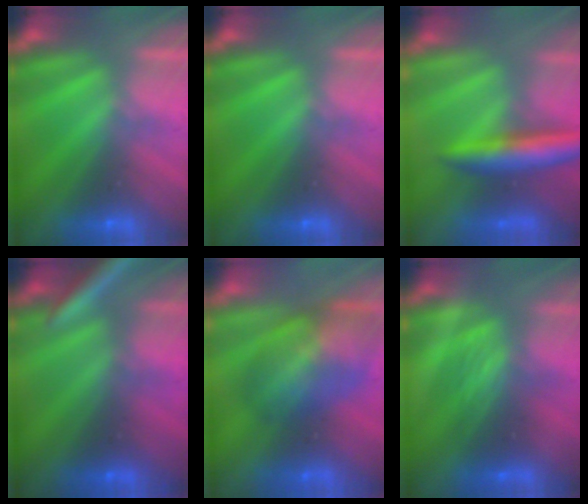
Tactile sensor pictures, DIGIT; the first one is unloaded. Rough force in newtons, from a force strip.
{"total": 0.0}
{"total": 6.6}
{"total": 2.8}
{"total": 5.5}
{"total": 2.0}